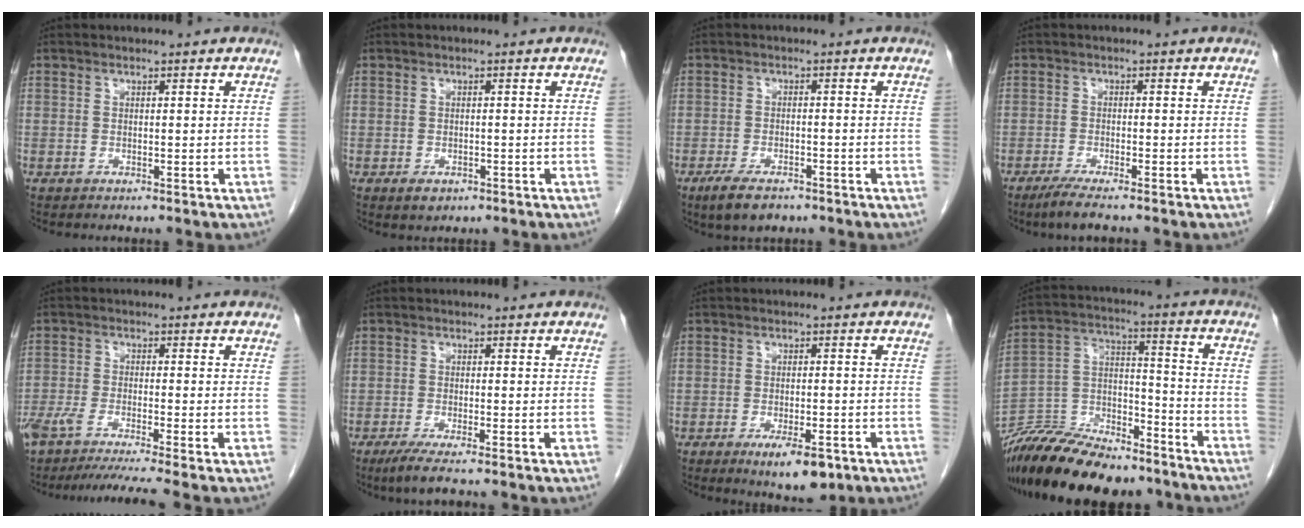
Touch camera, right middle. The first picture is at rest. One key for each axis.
{"total": 2.0, "fx": -1.1, "fy": 1.3, "fz": 1.1, "tx": -0.016, "ty": 0.000, "tz": -0.007}
{"total": 5.4, "fx": -3.8, "fy": 2.2, "fz": 3.2, "tx": -0.059, "ty": -0.006, "tz": -0.061}
{"total": 4.0, "fx": -3.1, "fy": 0.1, "fz": 2.6, "tx": -0.049, "ty": -0.010, "tz": -0.055}
{"total": 10.5, "fx": -9.0, "fy": -1.1, "fz": 5.4, "tx": -0.071, "ty": -0.026, "tz": -0.143}
{"total": 3.9, "fx": -3.0, "fy": -0.2, "fz": 2.6, "tx": -0.048, "ty": -0.011, "tz": -0.055}
{"total": 6.8, "fx": -3.8, "fy": 2.2, "fz": 5.2, "tx": -0.074, "ty": -0.008, "tz": -0.048}
{"total": 21.0, "fx": -18.4, "fy": 5.6, "fz": 8.6, "tx": -0.175, "ty": -0.003, "tz": -0.311}